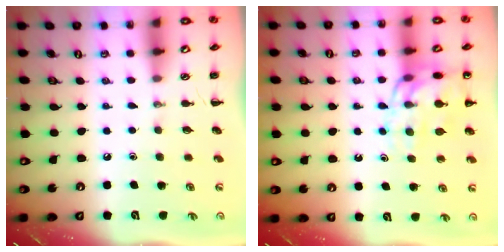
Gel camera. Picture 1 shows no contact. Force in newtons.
{"total": 14.1, "press": 14.0, "slide": 2.2}